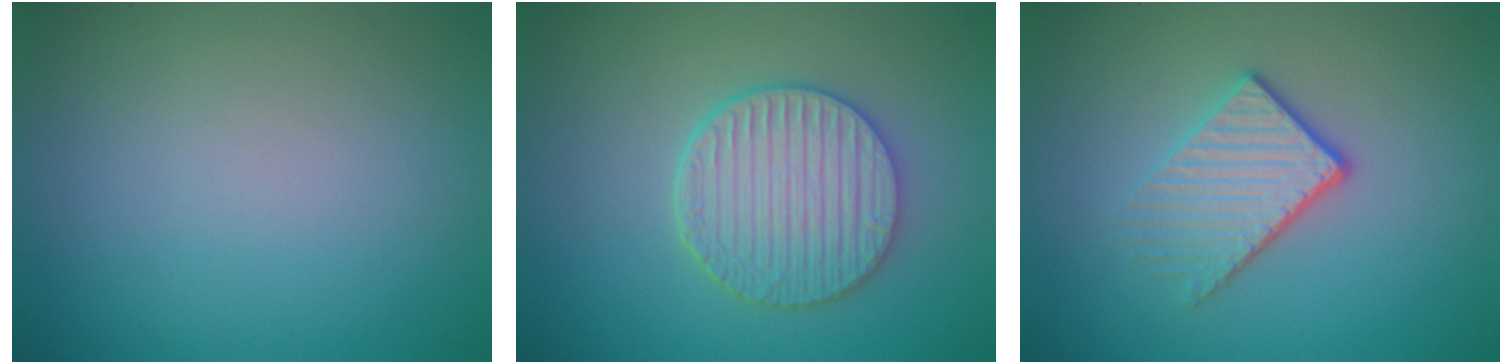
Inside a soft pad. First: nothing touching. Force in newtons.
{"total": 5.1, "press": 4.3, "slide": 2.8}
{"total": 3.5, "press": 2.6, "slide": 2.3}